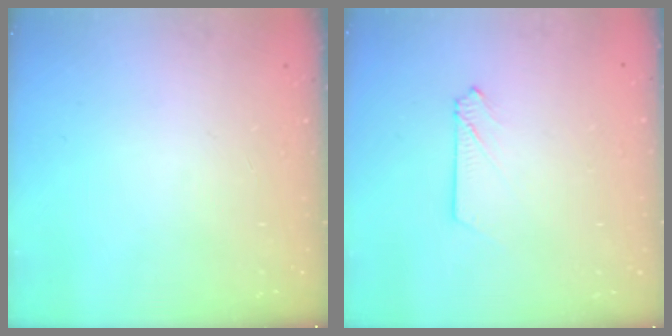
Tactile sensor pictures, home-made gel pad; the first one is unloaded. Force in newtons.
{"total": 2.7, "press": 2.7, "slide": 0.2}